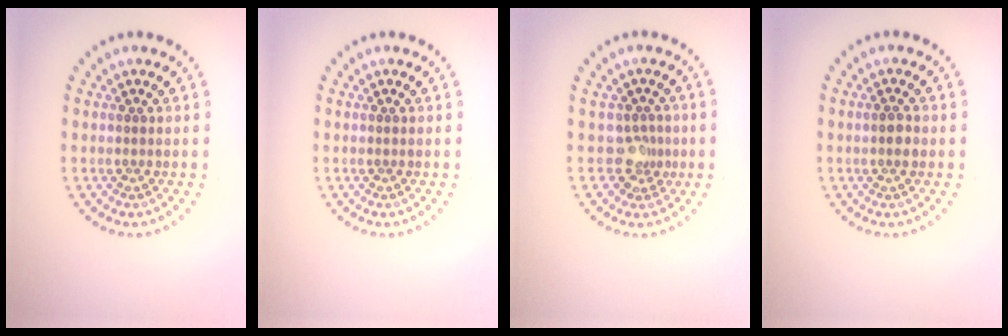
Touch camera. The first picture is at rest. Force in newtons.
{"total": 0.0}
{"total": 2.0, "press": 1.5, "slide": 1.4}
{"total": 1.4, "press": 1.3, "slide": 0.3}